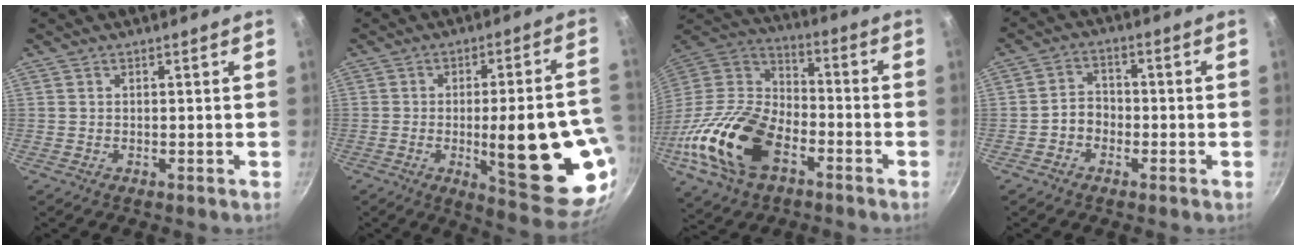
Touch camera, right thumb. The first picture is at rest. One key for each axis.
{"total": 21.9, "fx": -4.4, "fy": 6.4, "fz": 20.5, "tx": -0.252, "ty": 0.005, "tz": -0.048}
{"total": 23.3, "fx": -9.1, "fy": 14.5, "fz": 15.9, "tx": -0.301, "ty": 0.046, "tz": -0.181}
{"total": 4.0, "fx": -1.6, "fy": 3.2, "fz": 1.8, "tx": -0.007, "ty": 0.025, "tz": -0.033}